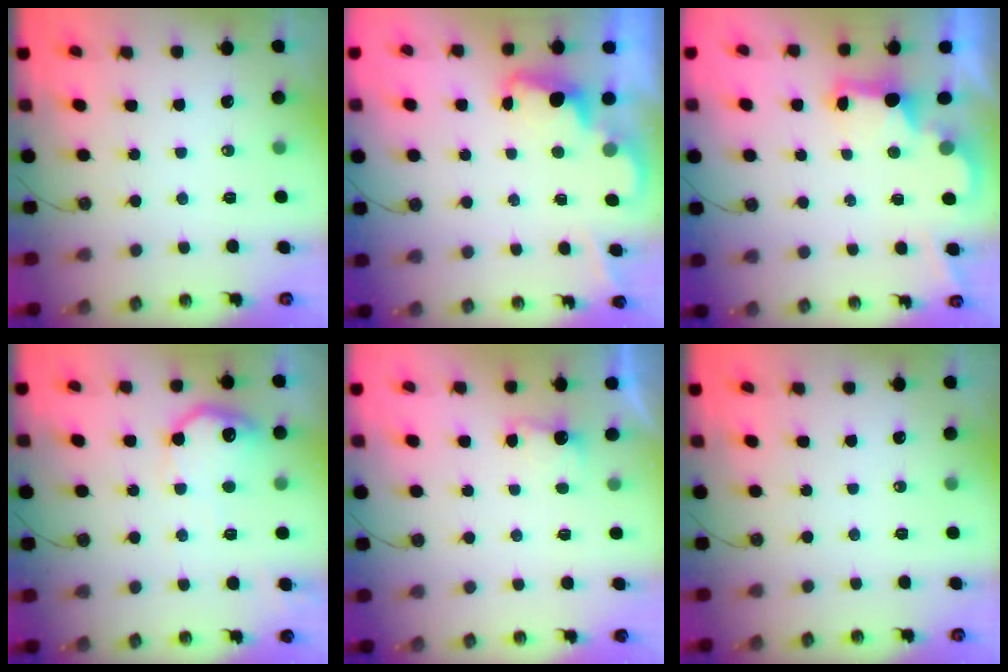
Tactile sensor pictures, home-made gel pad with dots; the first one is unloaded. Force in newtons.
{"total": 2.3, "press": 2.2, "slide": 0.5}
{"total": 2.2, "press": 2.1, "slide": 0.7}
{"total": 12.4, "press": 12.4, "slide": 0.8}
{"total": 3.3, "press": 3.2, "slide": 0.9}
{"total": 0.0}